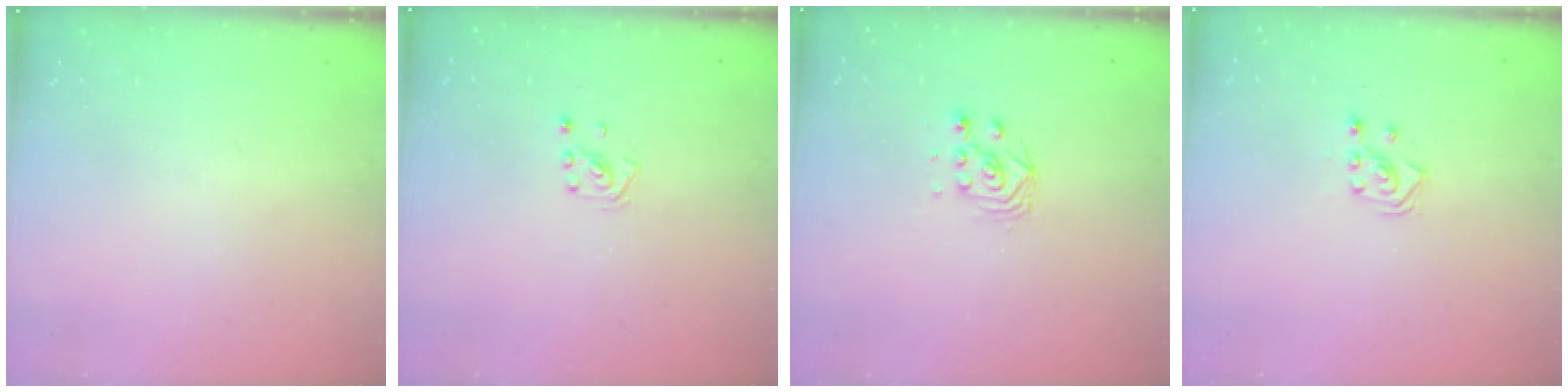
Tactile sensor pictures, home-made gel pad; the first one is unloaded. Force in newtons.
{"total": 2.0, "press": 2.0, "slide": 0.6}
{"total": 2.8, "press": 2.5, "slide": 1.3}
{"total": 2.9, "press": 2.7, "slide": 1.0}